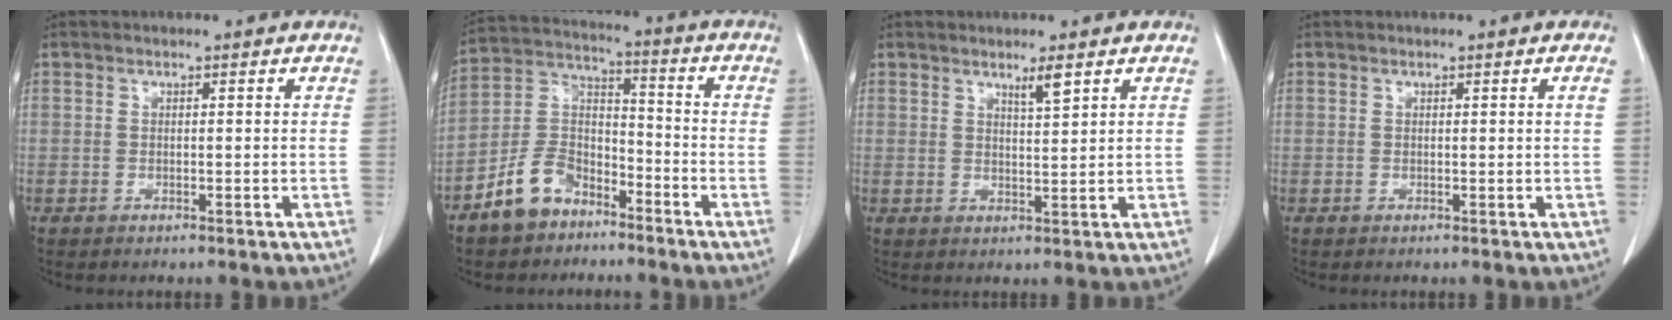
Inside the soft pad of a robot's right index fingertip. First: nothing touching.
{"total": 9.6, "force": [-6.6, 5.6, 4.1], "torque": [-0.092, 0.019, -0.126]}
{"total": 2.6, "force": [1.8, 0.0, 1.8], "torque": [-0.035, -0.005, 0.033]}
{"total": 0.5, "force": [0.1, -0.2, 0.4], "torque": [-0.008, -0.002, 0.005]}